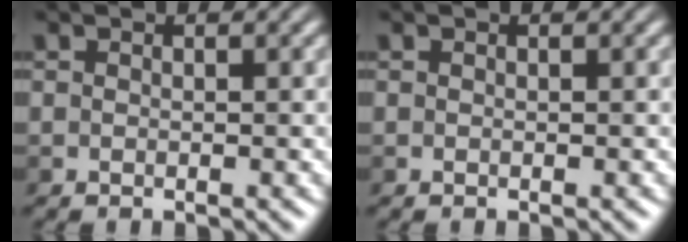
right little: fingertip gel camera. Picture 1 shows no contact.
{"total": 0.0}